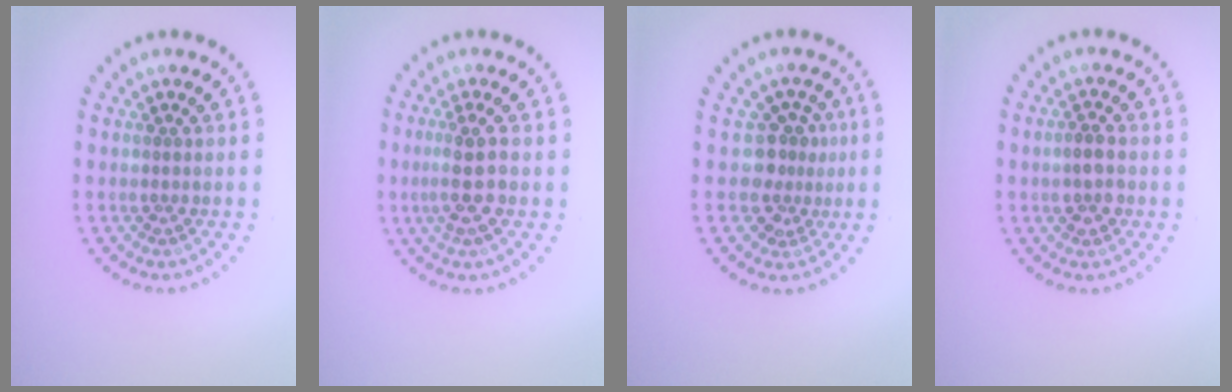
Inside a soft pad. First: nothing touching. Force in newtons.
{"total": 3.3, "press": 3.0, "slide": 1.5}
{"total": 2.7, "press": 2.0, "slide": 1.8}
{"total": 2.3, "press": 2.3, "slide": 0.3}